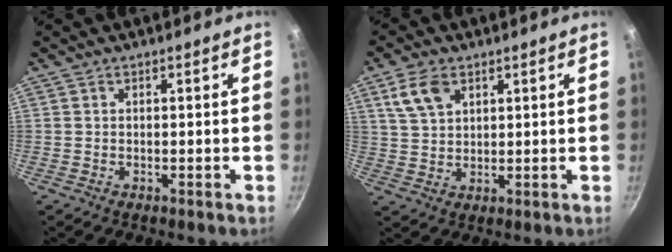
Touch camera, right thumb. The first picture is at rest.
{"total": 6.7, "force": [3.4, 4.1, 4.1], "torque": [-0.070, -0.003, 0.069]}